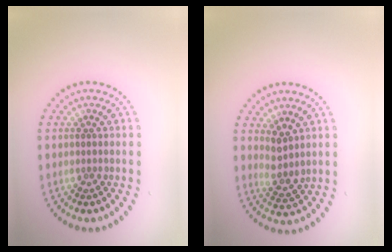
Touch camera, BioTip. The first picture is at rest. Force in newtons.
{"total": 2.3, "press": 1.9, "slide": 1.4}